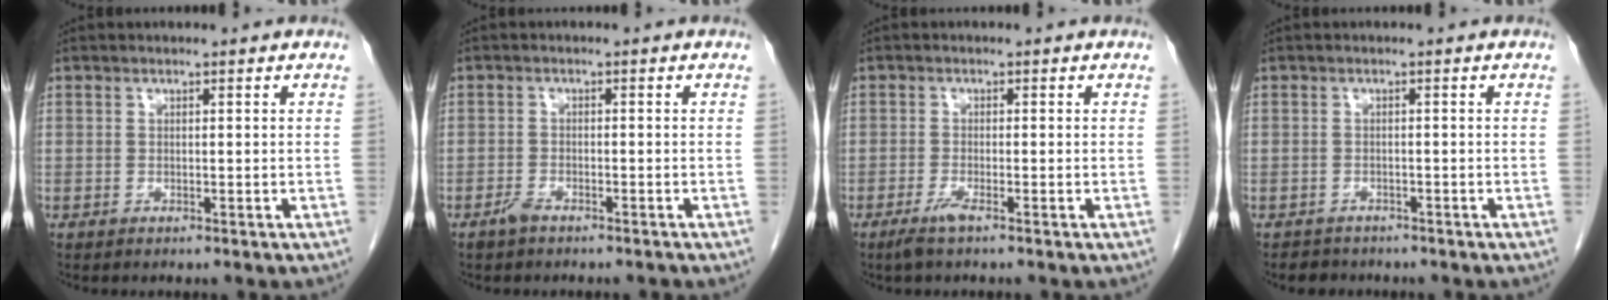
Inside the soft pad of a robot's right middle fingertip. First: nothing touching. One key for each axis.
{"total": 2.0, "fx": -1.7, "fy": 0.6, "fz": 0.9, "tx": -0.023, "ty": -0.001, "tz": -0.030}
{"total": 2.1, "fx": -1.4, "fy": -0.1, "fz": 1.6, "tx": -0.038, "ty": -0.006, "tz": -0.032}
{"total": 2.5, "fx": -2.1, "fy": 1.3, "fz": 0.0, "tx": -0.012, "ty": 0.000, "tz": -0.033}